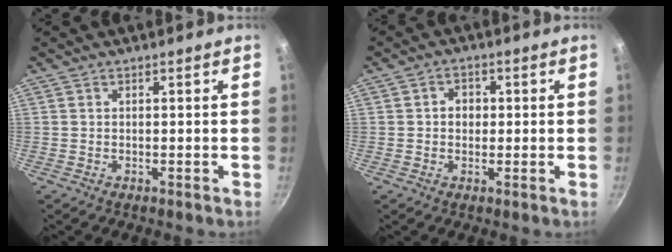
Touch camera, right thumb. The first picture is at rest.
{"total": 3.4, "force": [0.2, 2.9, 1.7], "torque": [-0.008, 0.005, 0.000]}